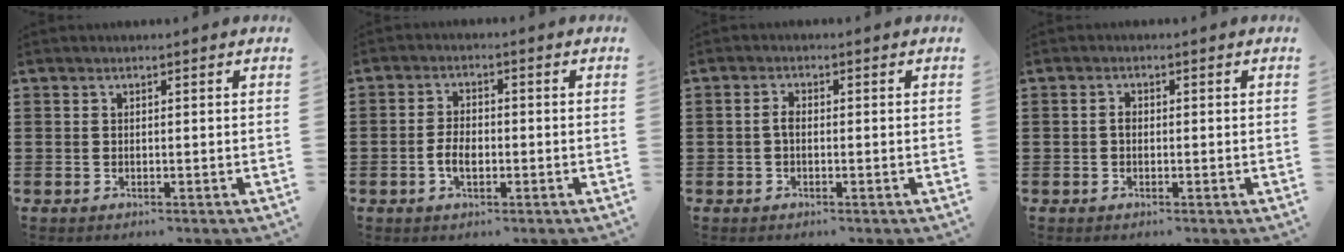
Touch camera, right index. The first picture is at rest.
{"total": 3.8, "force": [-1.1, 1.8, 3.1], "torque": [-0.078, -0.004, -0.025]}
{"total": 1.7, "force": [-0.4, 0.8, 1.5], "torque": [-0.036, -0.001, -0.010]}
{"total": 1.3, "force": [-0.2, 0.8, 1.0], "torque": [-0.020, 0.002, -0.005]}